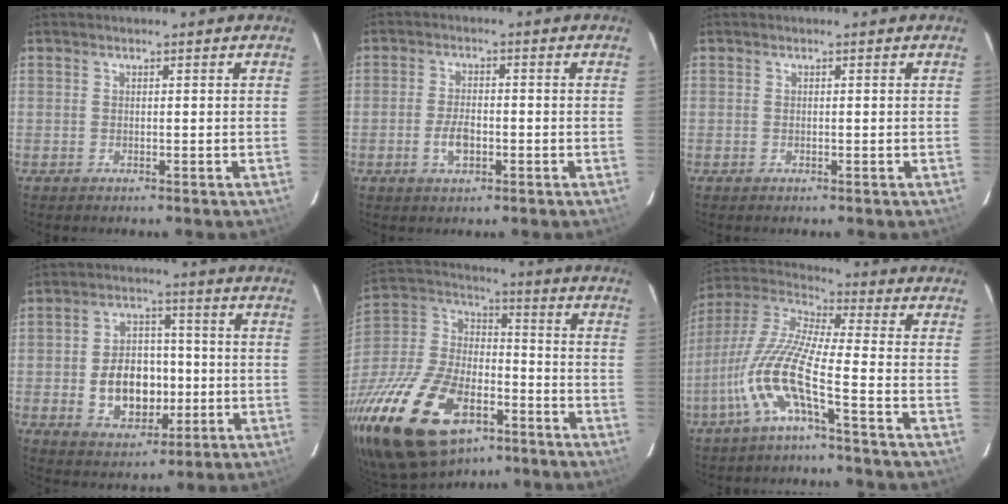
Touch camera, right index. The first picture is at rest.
{"total": 4.5, "force": [-1.6, 2.3, 3.5], "torque": [-0.073, 0.000, -0.027]}
{"total": 0.0}
{"total": 11.3, "force": [-1.9, 8.2, 7.5], "torque": [-0.151, 0.015, -0.014]}
{"total": 30.0, "force": [-15.9, 16.6, 19.4], "torque": [-0.421, -0.016, -0.262]}
{"total": 11.9, "force": [-5.1, 0.6, 10.7], "torque": [-0.216, -0.005, -0.104]}